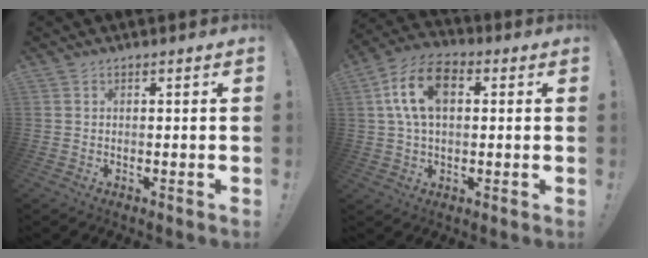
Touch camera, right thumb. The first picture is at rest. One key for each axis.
{"total": 14.0, "fx": 3.3, "fy": 8.8, "fz": 10.4, "tx": -0.198, "ty": 0.013, "tz": 0.063}